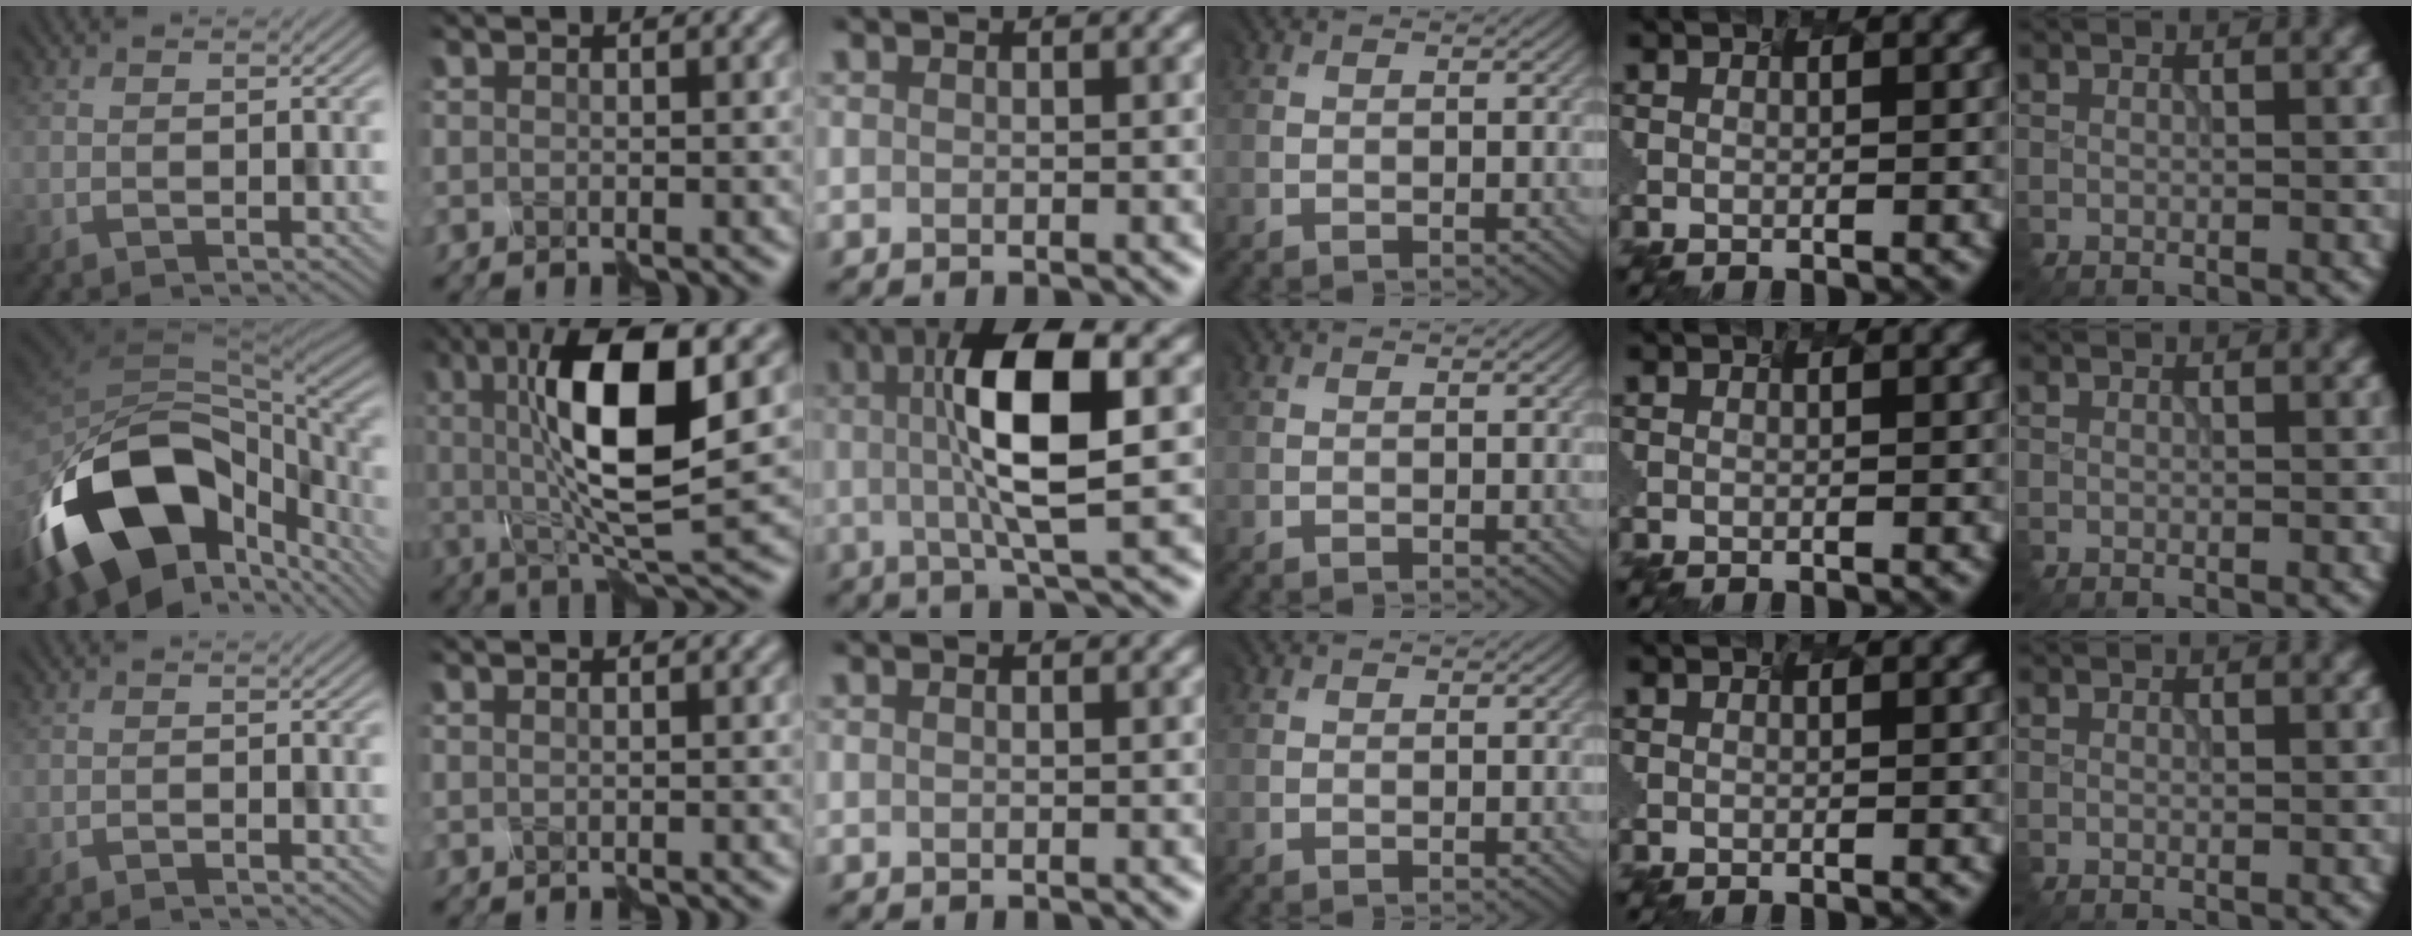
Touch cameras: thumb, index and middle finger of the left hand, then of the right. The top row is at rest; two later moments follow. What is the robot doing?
{"motion": "disassemble", "object": "markers"}